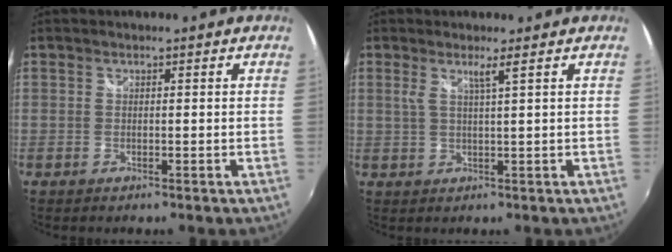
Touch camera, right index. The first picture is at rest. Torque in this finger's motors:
{"motor_torque": [-0.02, -0.01, 0.20, 0.05]}